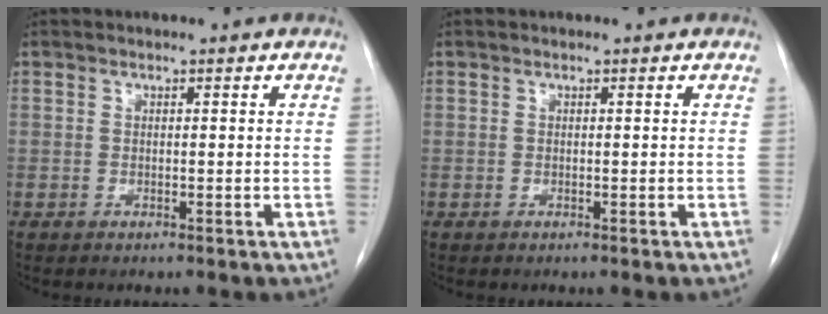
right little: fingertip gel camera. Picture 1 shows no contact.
{"total": 0.0}